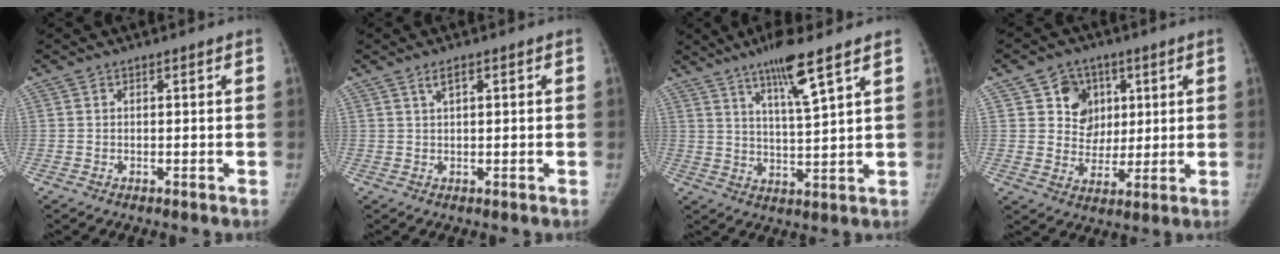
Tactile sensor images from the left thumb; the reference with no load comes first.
{"total": 2.3, "force": [0.9, 1.0, 1.8], "torque": [-0.030, 0.003, 0.017]}
{"total": 9.5, "force": [5.9, 0.7, 7.4], "torque": [-0.130, -0.036, 0.106]}
{"total": 9.3, "force": [3.4, 8.2, 2.8], "torque": [-0.001, -0.008, 0.057]}